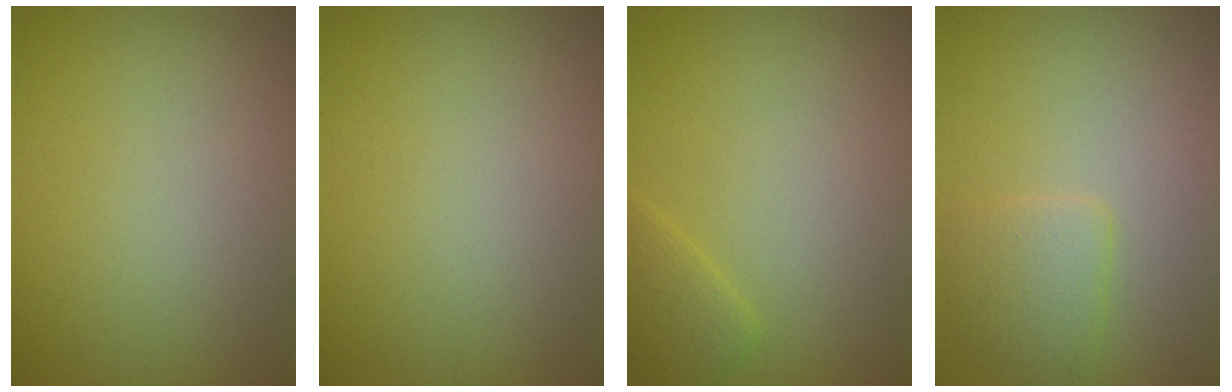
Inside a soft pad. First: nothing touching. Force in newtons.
{"total": 0.0}
{"total": 1.9, "press": 1.9, "slide": 0.1}
{"total": 2.6, "press": 2.6, "slide": 0.1}